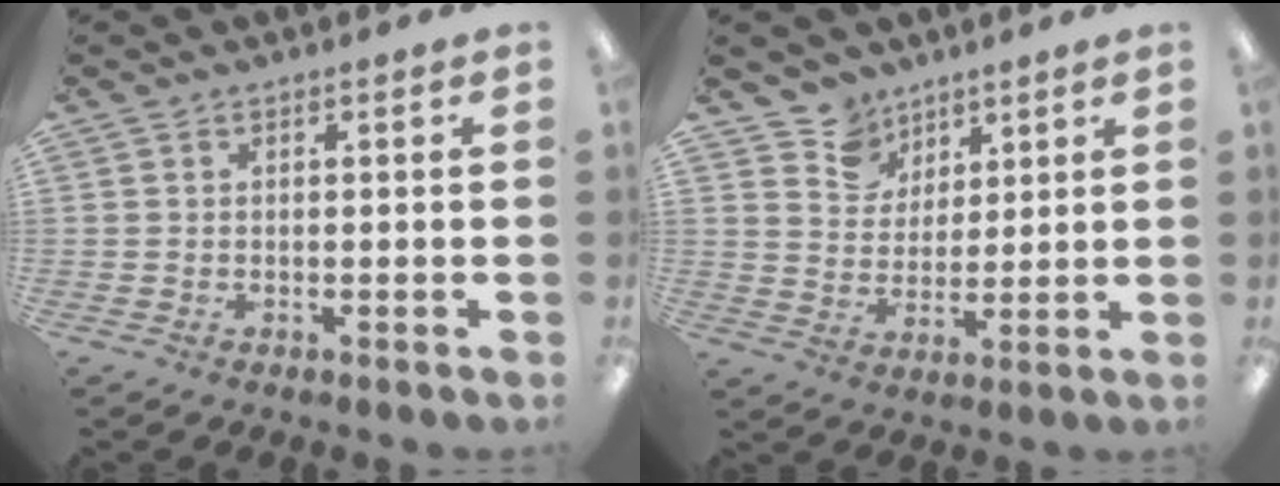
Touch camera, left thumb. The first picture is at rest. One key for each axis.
{"total": 8.0, "fx": 5.9, "fy": 5.4, "fz": -0.2, "tx": -0.011, "ty": -0.042, "tz": 0.113}